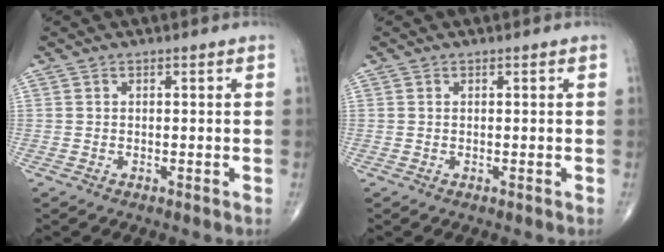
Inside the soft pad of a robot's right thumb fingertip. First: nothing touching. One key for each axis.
{"total": 0.0}